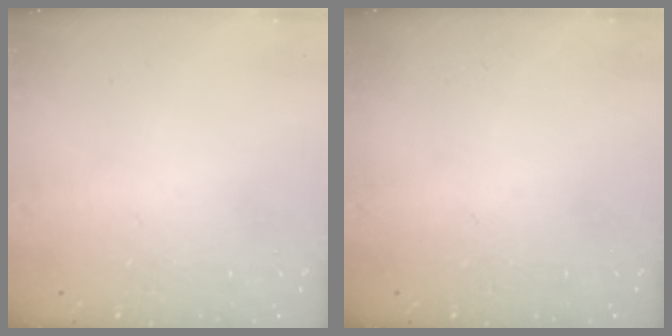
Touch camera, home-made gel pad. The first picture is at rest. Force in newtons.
{"total": 0.0}